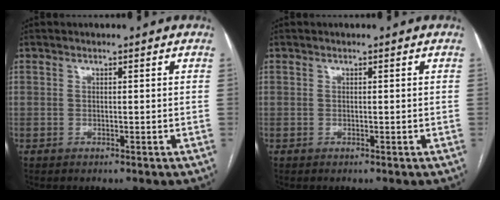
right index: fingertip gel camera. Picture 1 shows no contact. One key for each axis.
{"total": 0.0}